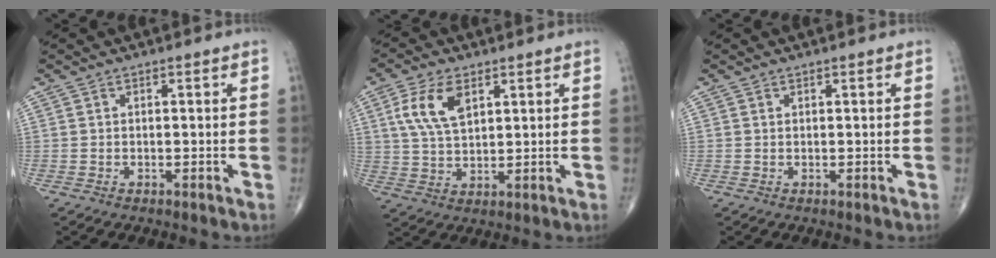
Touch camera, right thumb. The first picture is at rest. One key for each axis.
{"total": 8.8, "fx": 3.4, "fy": 4.6, "fz": 6.7, "tx": -0.132, "ty": -0.007, "tz": 0.068}
{"total": 0.0}